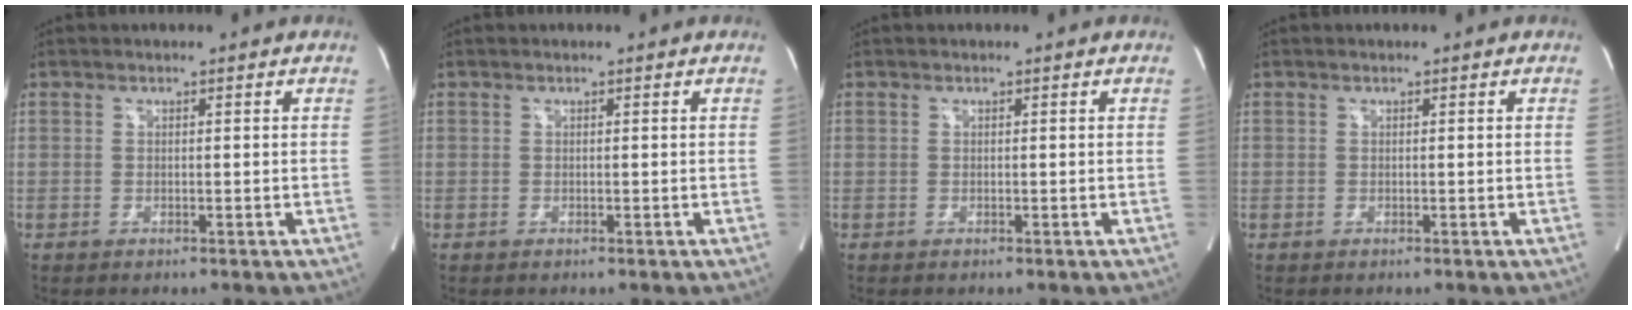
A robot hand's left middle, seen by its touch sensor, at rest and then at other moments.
{"total": 0.0}
{"total": 0.0}
{"total": 0.0}